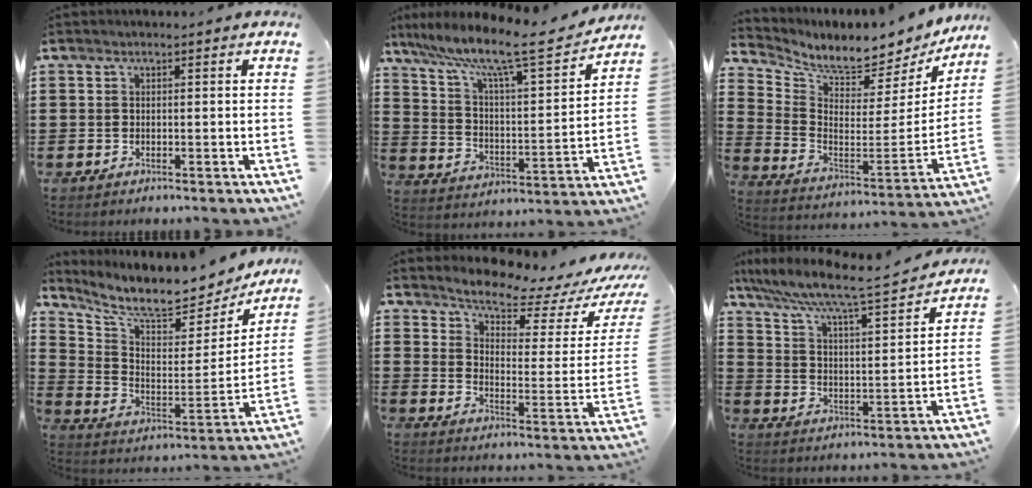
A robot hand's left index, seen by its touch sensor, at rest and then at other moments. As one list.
[{"total": 10.2, "force": [8.1, 0.7, 6.2], "torque": [-0.141, -0.054, 0.129]}, {"total": 6.3, "force": [5.8, 1.1, 2.1], "torque": [-0.059, -0.066, 0.092]}, {"total": 8.4, "force": [7.4, 1.6, 3.6], "torque": [-0.099, -0.059, 0.122]}, {"total": 6.6, "force": [6.1, 1.0, 2.4], "torque": [-0.061, -0.048, 0.101]}, {"total": 7.1, "force": [6.0, 0.0, 3.7], "torque": [-0.098, -0.044, 0.091]}]